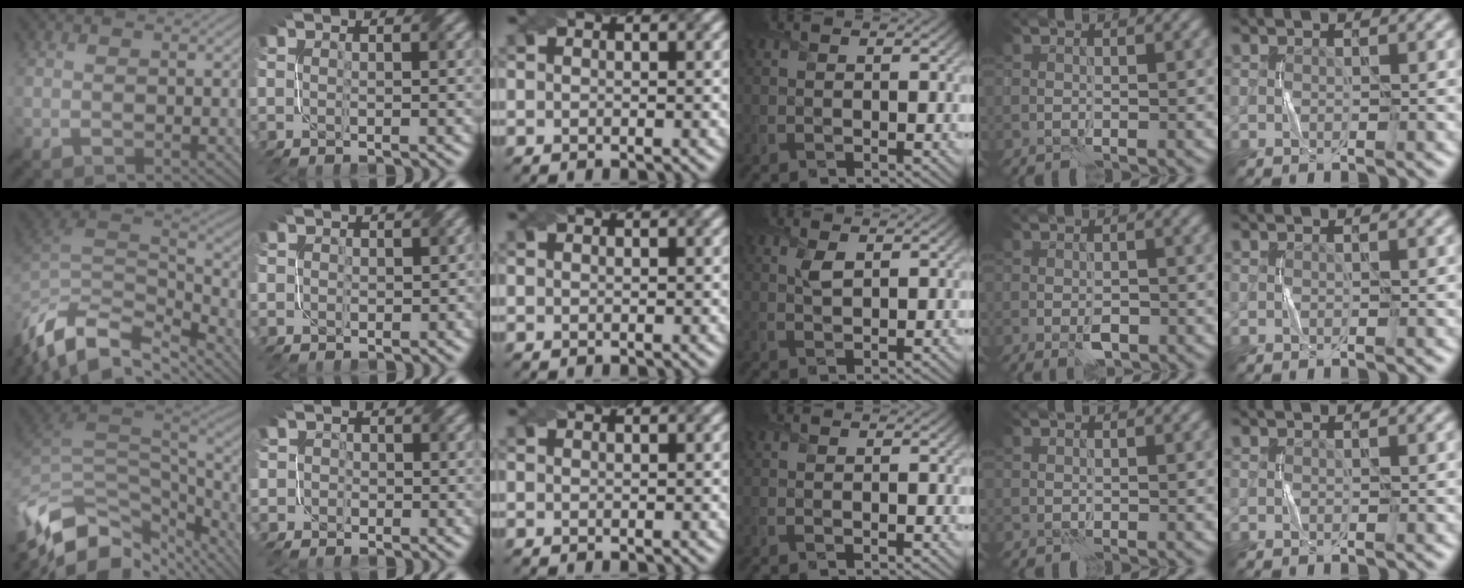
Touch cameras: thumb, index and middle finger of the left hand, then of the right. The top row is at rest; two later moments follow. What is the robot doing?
{"motion": "twist", "object": "screw"}